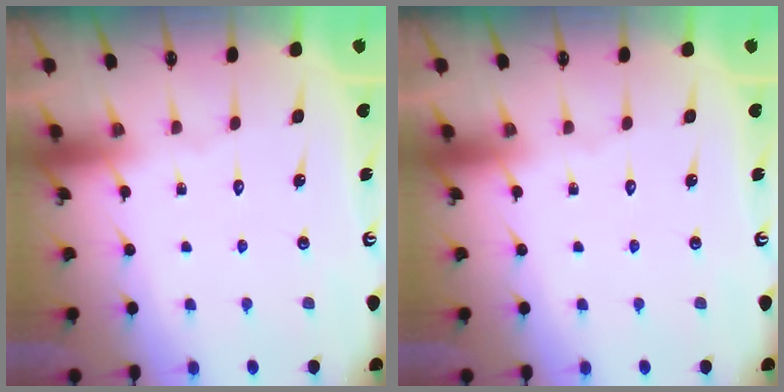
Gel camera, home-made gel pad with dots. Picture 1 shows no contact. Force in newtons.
{"total": 0.0}